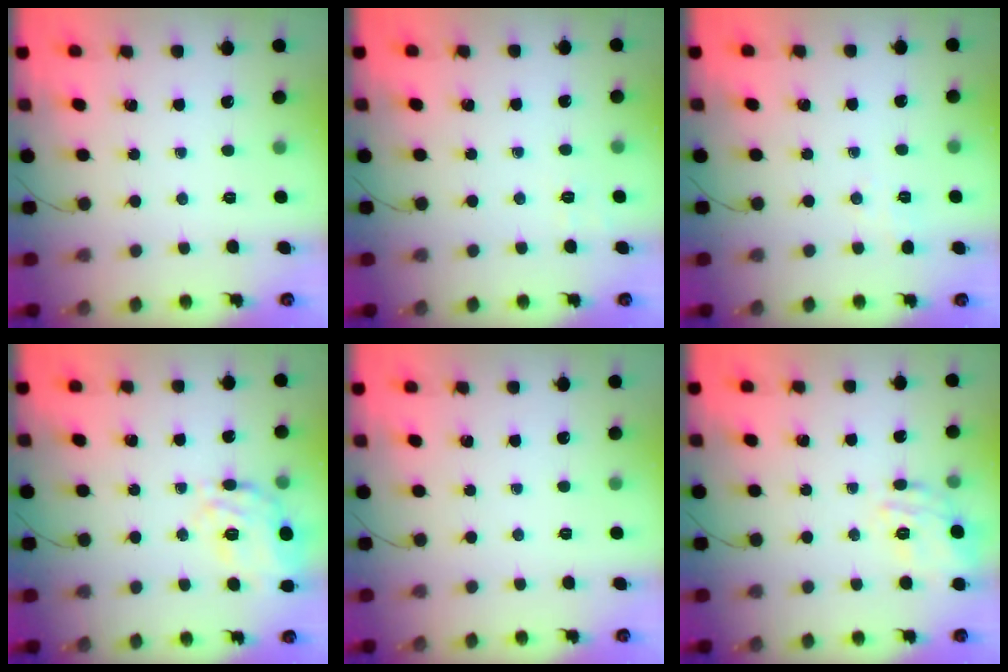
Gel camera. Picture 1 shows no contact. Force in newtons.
{"total": 1.8, "press": 0.9, "slide": 1.6}
{"total": 1.7, "press": 1.0, "slide": 1.3}
{"total": 13.1, "press": 12.9, "slide": 2.3}
{"total": 0.0}
{"total": 8.9, "press": 8.9, "slide": 0.6}